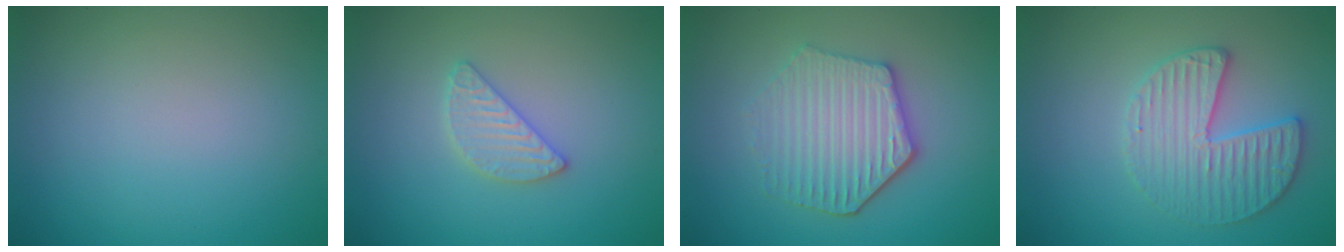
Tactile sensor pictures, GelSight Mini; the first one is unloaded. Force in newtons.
{"total": 2.4, "press": 2.3, "slide": 0.3}
{"total": 4.8, "press": 4.0, "slide": 2.5}
{"total": 3.6, "press": 3.6, "slide": 0.1}